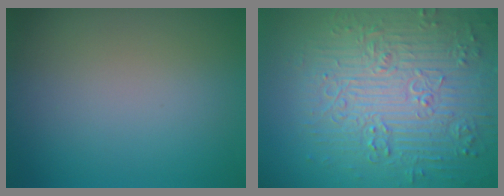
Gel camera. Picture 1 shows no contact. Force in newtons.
{"total": 8.9, "press": 6.7, "slide": 5.8}